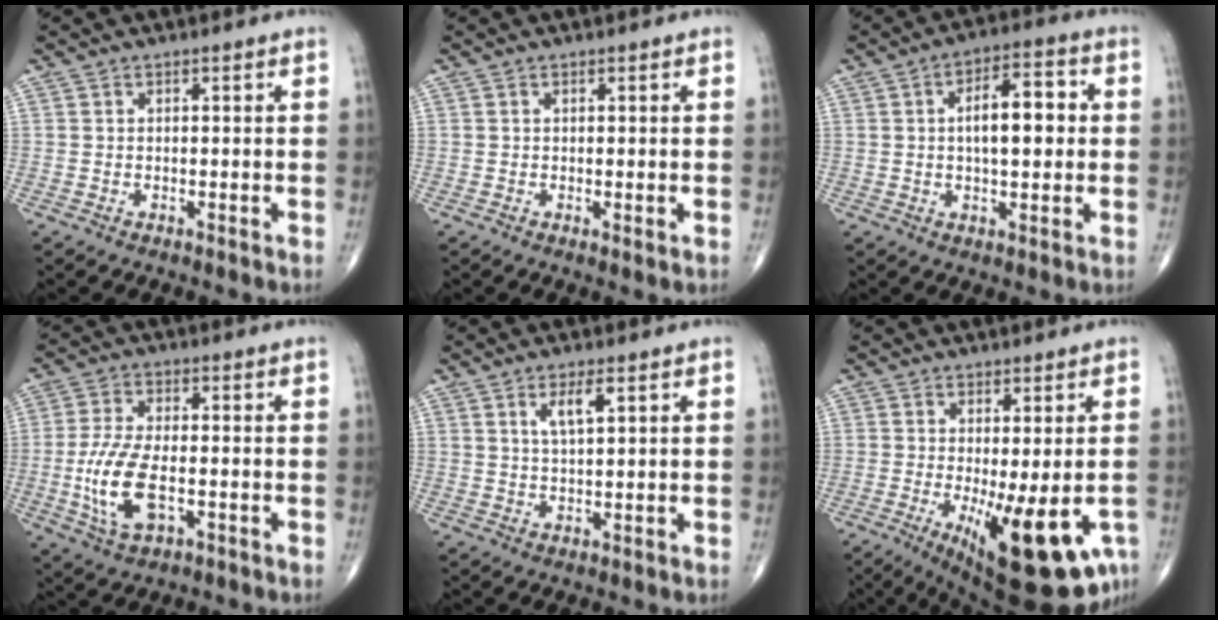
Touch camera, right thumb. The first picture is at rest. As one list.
[{"total": 0.8, "force": [0.0, 0.2, 0.8], "torque": [-0.017, -0.005, 0.000]}, {"total": 10.4, "force": [1.0, 4.6, 9.3], "torque": [-0.125, 0.016, 0.010]}, {"total": 11.2, "force": [-2.4, 5.2, 9.6], "torque": [-0.203, 0.004, -0.043]}, {"total": 4.2, "force": [1.9, 1.2, 3.6], "torque": [-0.068, -0.009, 0.037]}, {"total": 16.1, "force": [-5.2, 5.1, 14.3], "torque": [-0.183, -0.026, -0.061]}]